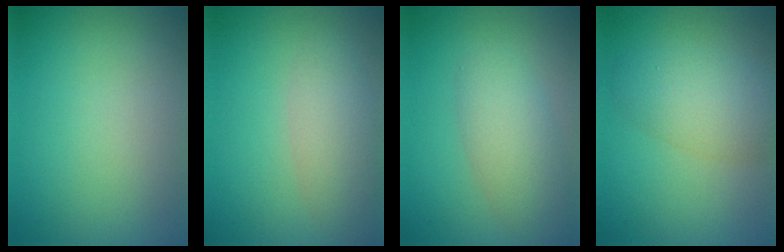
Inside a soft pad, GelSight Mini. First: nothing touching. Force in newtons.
{"total": 3.6, "press": 3.6, "slide": 0.1}
{"total": 4.1, "press": 4.1, "slide": 0.3}
{"total": 4.8, "press": 4.8, "slide": 0.2}